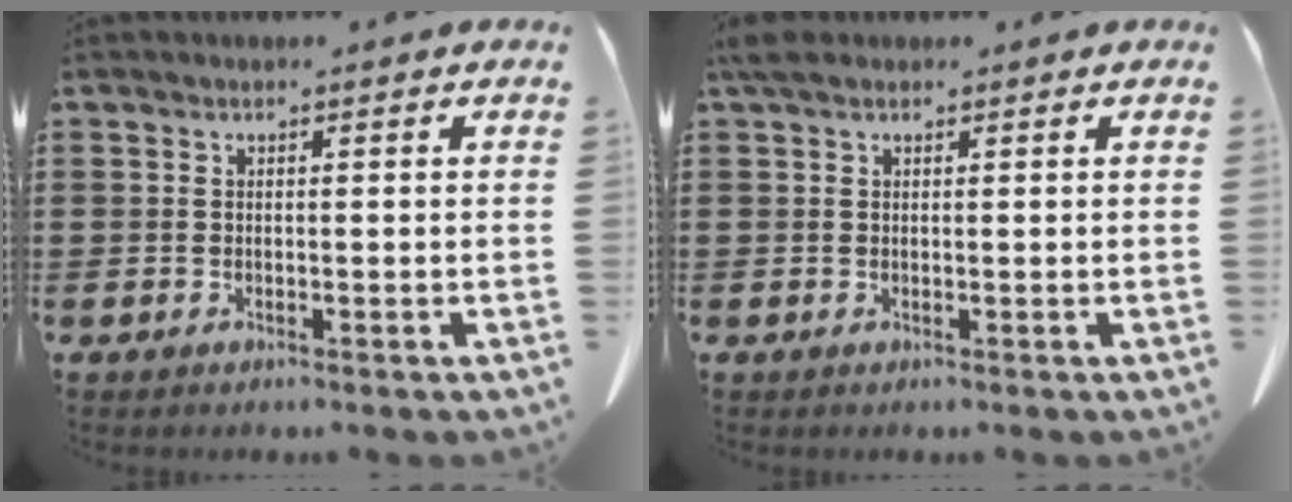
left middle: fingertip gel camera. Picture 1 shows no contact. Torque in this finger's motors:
{"motor_torque": [0.67, 0.39, -0.08, -0.02]}